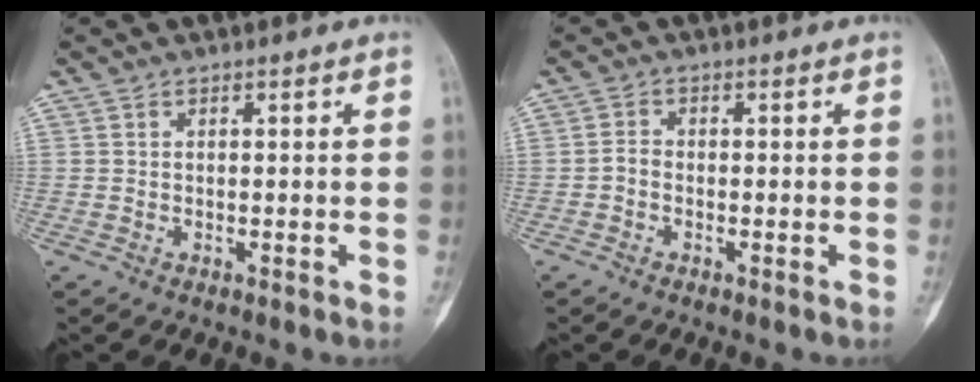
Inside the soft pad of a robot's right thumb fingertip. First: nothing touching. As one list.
[{"total": 1.7, "force": [-0.7, 1.2, 0.9], "torque": [-0.008, 0.004, -0.022]}]